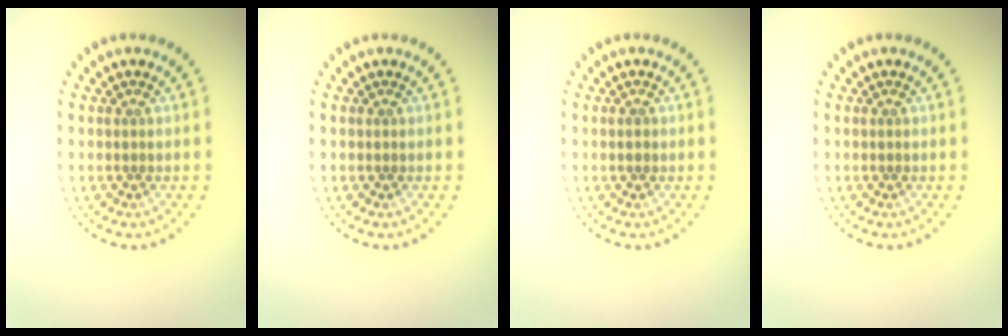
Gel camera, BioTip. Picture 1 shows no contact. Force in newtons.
{"total": 0.0}
{"total": 0.7, "press": 0.7, "slide": 0.0}
{"total": 0.0}